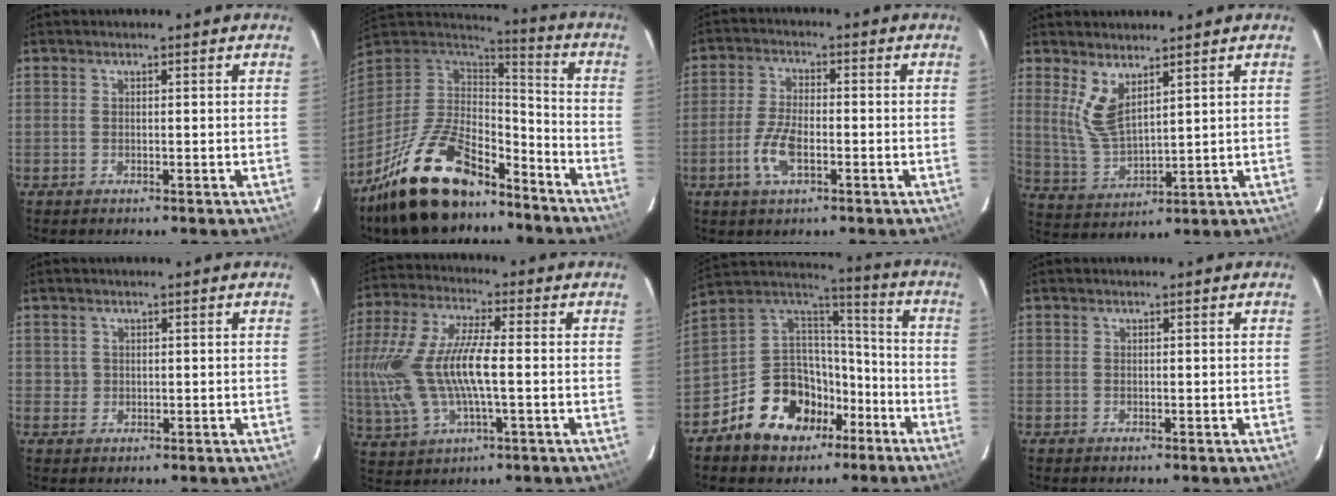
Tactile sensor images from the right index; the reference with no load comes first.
{"total": 24.0, "force": [-16.7, 10.1, 13.9], "torque": [-0.278, -0.009, -0.276]}
{"total": 6.8, "force": [-2.6, 2.9, 5.6], "torque": [-0.123, 0.001, -0.051]}
{"total": 7.2, "force": [4.0, 2.7, 5.3], "torque": [-0.110, -0.007, 0.091]}
{"total": 1.2, "force": [0.3, 1.2, -0.1], "torque": [0.008, 0.006, 0.006]}
{"total": 17.8, "force": [-1.3, 6.5, 16.5], "torque": [-0.337, -0.005, -0.020]}
{"total": 16.9, "force": [-9.0, 11.9, 7.9], "torque": [-0.177, 0.044, -0.137]}
{"total": 0.0}